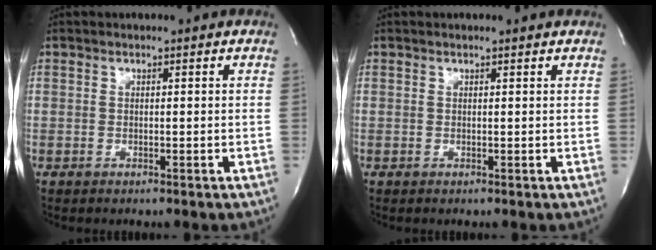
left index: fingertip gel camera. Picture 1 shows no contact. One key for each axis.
{"total": 1.2, "fx": 1.2, "fy": 0.0, "fz": 0.4, "tx": -0.013, "ty": 0.009, "tz": 0.014}